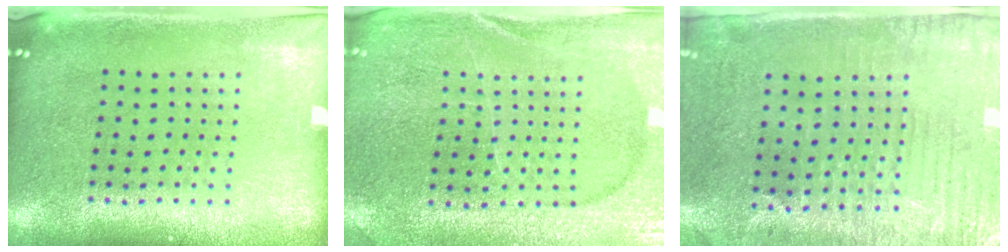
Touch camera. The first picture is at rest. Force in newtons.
{"total": 1.8, "press": 1.8, "slide": 0.2}
{"total": 3.0, "press": 2.6, "slide": 1.6}